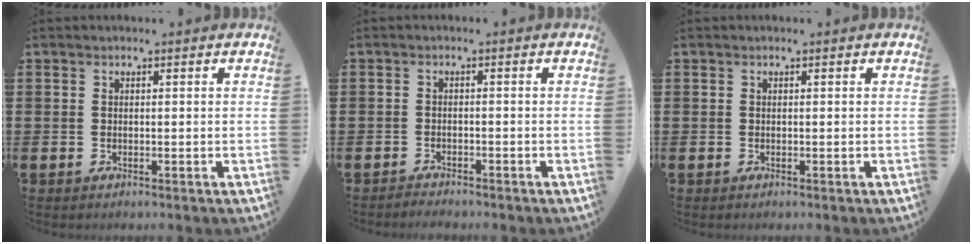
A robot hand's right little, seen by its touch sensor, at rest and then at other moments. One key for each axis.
{"total": 1.2, "fx": -1.2, "fy": 0.0, "fz": -0.1, "tx": -0.001, "ty": 0.003, "tz": -0.026}
{"total": 0.0}